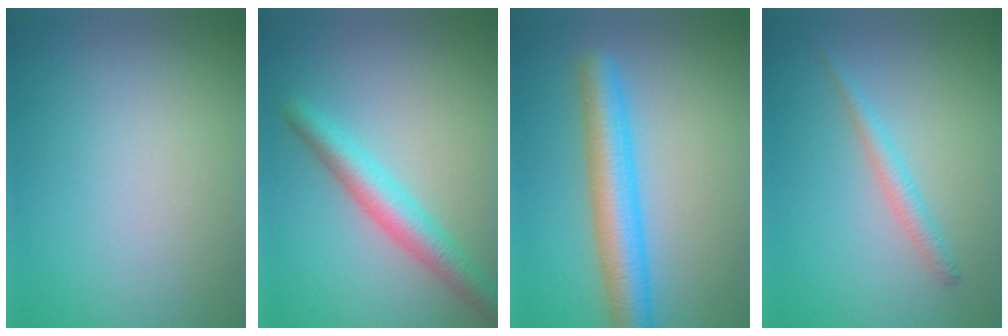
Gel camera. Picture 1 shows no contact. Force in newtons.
{"total": 4.1, "press": 4.1, "slide": 0.1}
{"total": 5.8, "press": 5.8, "slide": 0.1}
{"total": 1.7, "press": 1.7, "slide": 0.1}